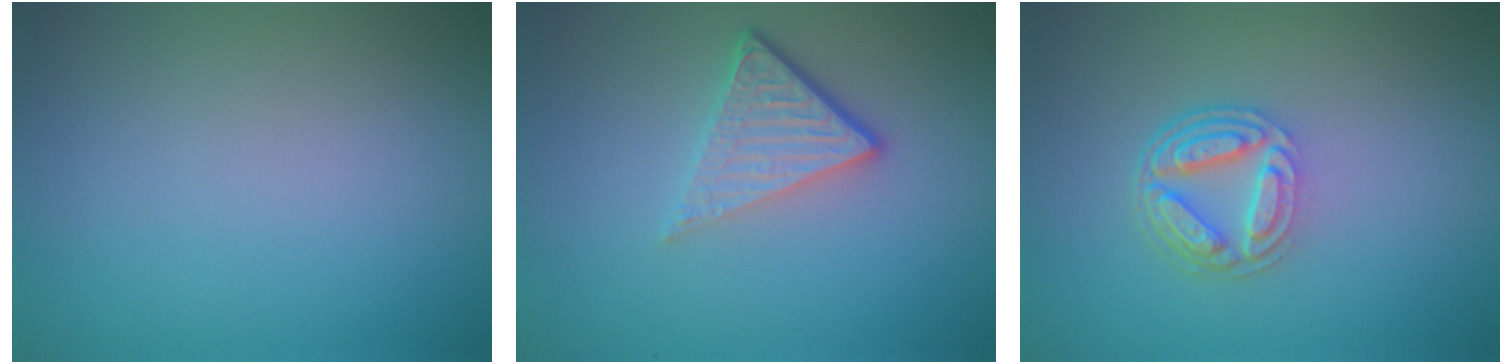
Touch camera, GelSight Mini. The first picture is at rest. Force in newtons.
{"total": 4.1, "press": 2.8, "slide": 3.1}
{"total": 4.4, "press": 3.3, "slide": 2.9}